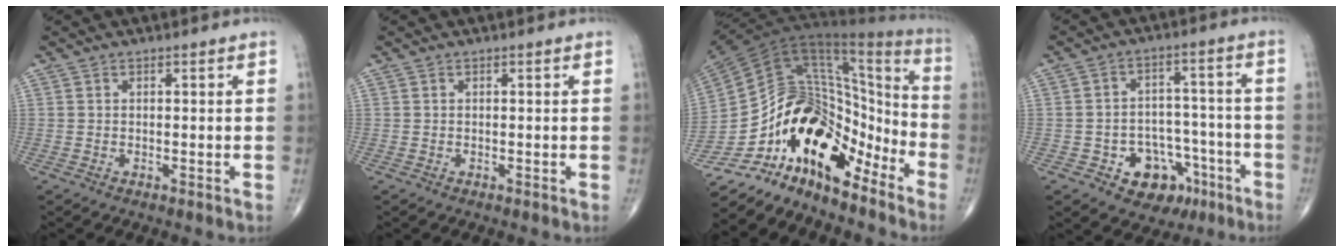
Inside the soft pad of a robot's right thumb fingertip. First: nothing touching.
{"total": 0.0}
{"total": 25.0, "force": [-15.8, 12.0, 15.1], "torque": [-0.258, 0.108, -0.272]}
{"total": 11.1, "force": [-5.5, 8.1, 5.2], "torque": [-0.034, 0.049, -0.072]}